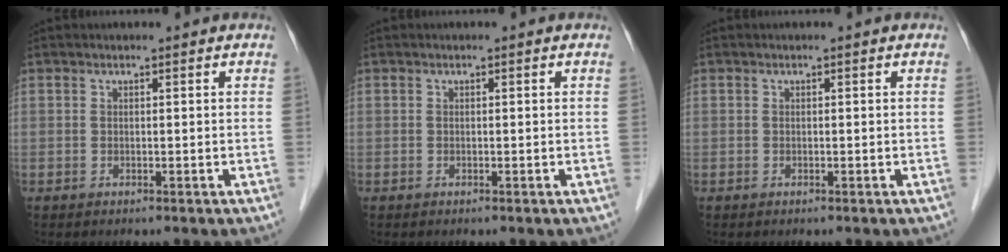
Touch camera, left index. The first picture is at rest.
{"total": 0.0}
{"total": 0.0}